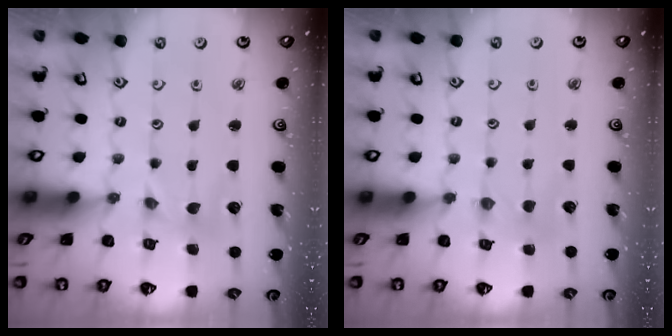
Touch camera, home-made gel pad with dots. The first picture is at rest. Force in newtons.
{"total": 1.7, "press": 1.7, "slide": 0.3}